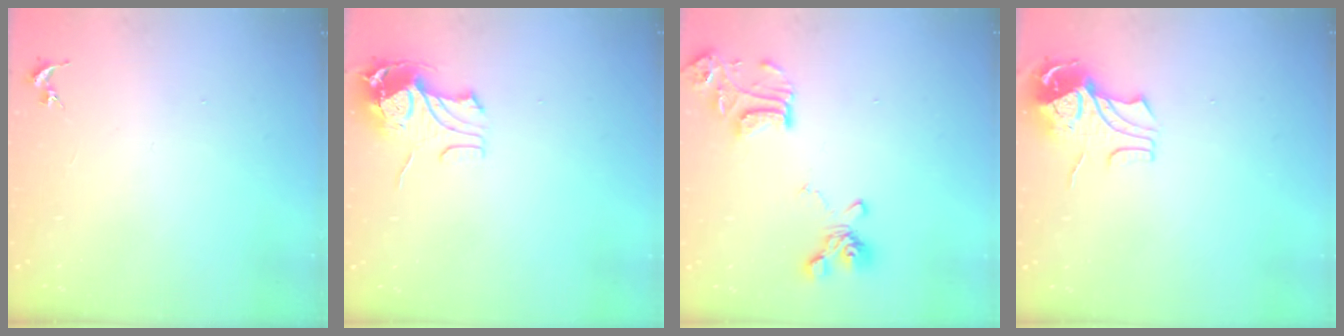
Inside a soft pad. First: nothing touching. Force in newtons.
{"total": 10.8, "press": 10.8, "slide": 1.2}
{"total": 15.9, "press": 15.8, "slide": 1.7}
{"total": 9.3, "press": 9.3, "slide": 1.2}